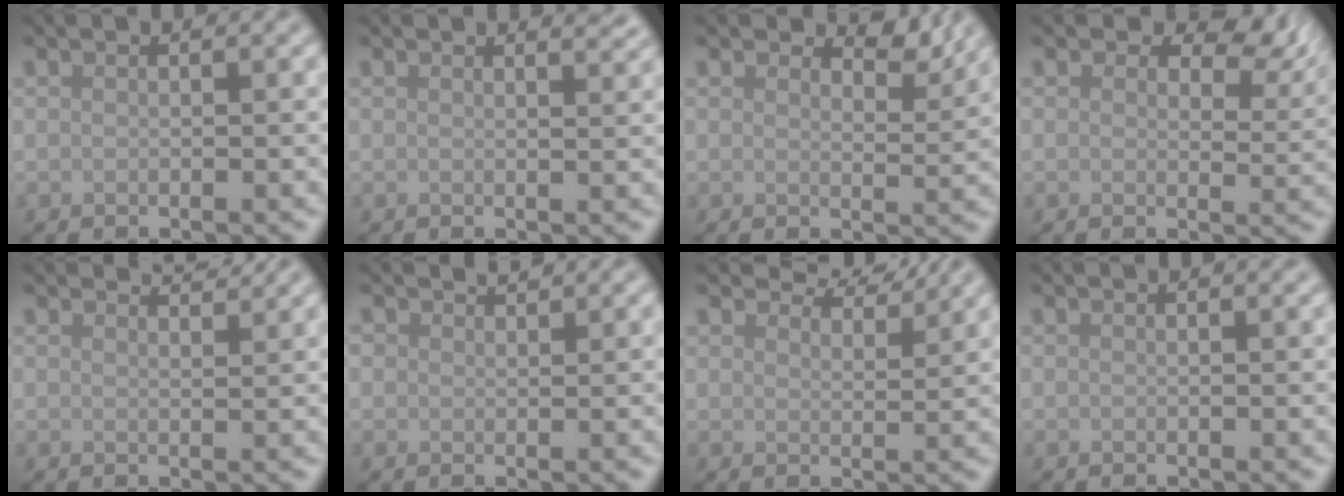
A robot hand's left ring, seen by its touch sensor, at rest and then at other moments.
{"total": 1.9, "force": [1.7, 0.5, 0.7], "torque": [0.002, 0.000, 0.014]}
{"total": 2.6, "force": [2.2, 0.8, 1.2], "torque": [-0.015, -0.006, 0.030]}
{"total": 6.3, "force": [3.5, 3.5, 3.8], "torque": [-0.048, -0.005, 0.043]}
{"total": 2.2, "force": [2.2, 0.2, 0.5], "torque": [-0.005, 0.003, 0.028]}
{"total": 1.1, "force": [1.0, 0.5, 0.3], "torque": [-0.007, -0.001, 0.016]}
{"total": 4.3, "force": [4.1, 0.7, 1.1], "torque": [-0.026, 0.003, 0.051]}
{"total": 0.8, "force": [0.6, 0.2, 0.4], "torque": [0.000, 0.004, 0.009]}